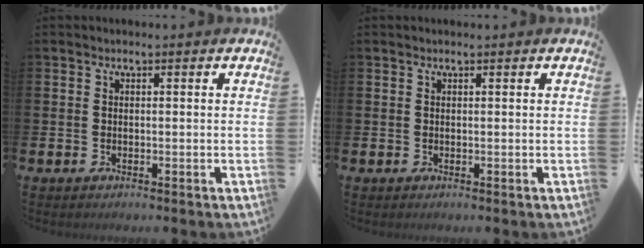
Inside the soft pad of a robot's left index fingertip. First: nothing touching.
{"total": 0.0}